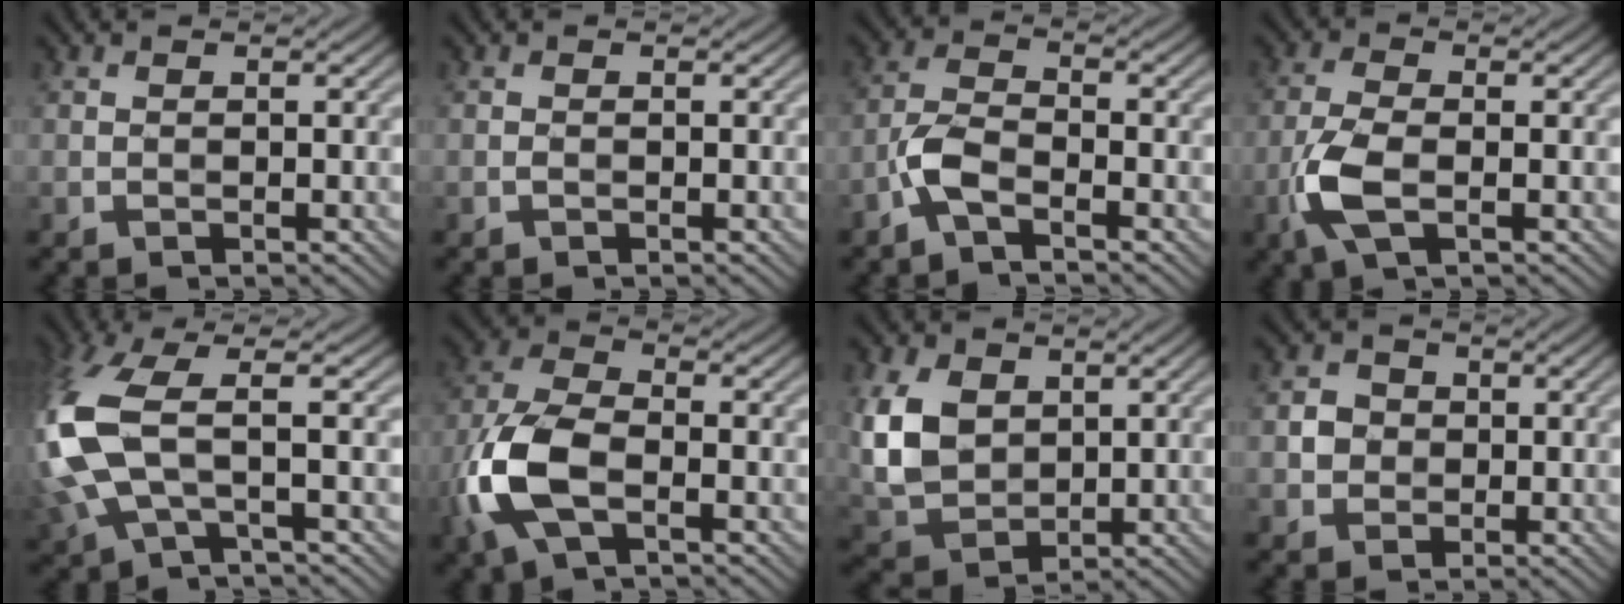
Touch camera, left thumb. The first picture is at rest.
{"total": 0.0}
{"total": 4.2, "force": [-2.6, 1.4, 3.0], "torque": [-0.072, 0.006, -0.066]}
{"total": 5.8, "force": [-1.9, 2.3, 4.9], "torque": [-0.123, -0.002, -0.045]}
{"total": 11.4, "force": [0.4, 4.3, 10.5], "torque": [-0.273, -0.005, 0.002]}
{"total": 10.1, "force": [-3.5, 5.1, 8.0], "torque": [-0.198, -0.004, -0.083]}
{"total": 8.7, "force": [2.4, 6.2, 5.7], "torque": [-0.166, 0.001, 0.050]}
{"total": 2.6, "force": [0.0, 2.5, 0.8], "torque": [-0.020, 0.002, -0.004]}